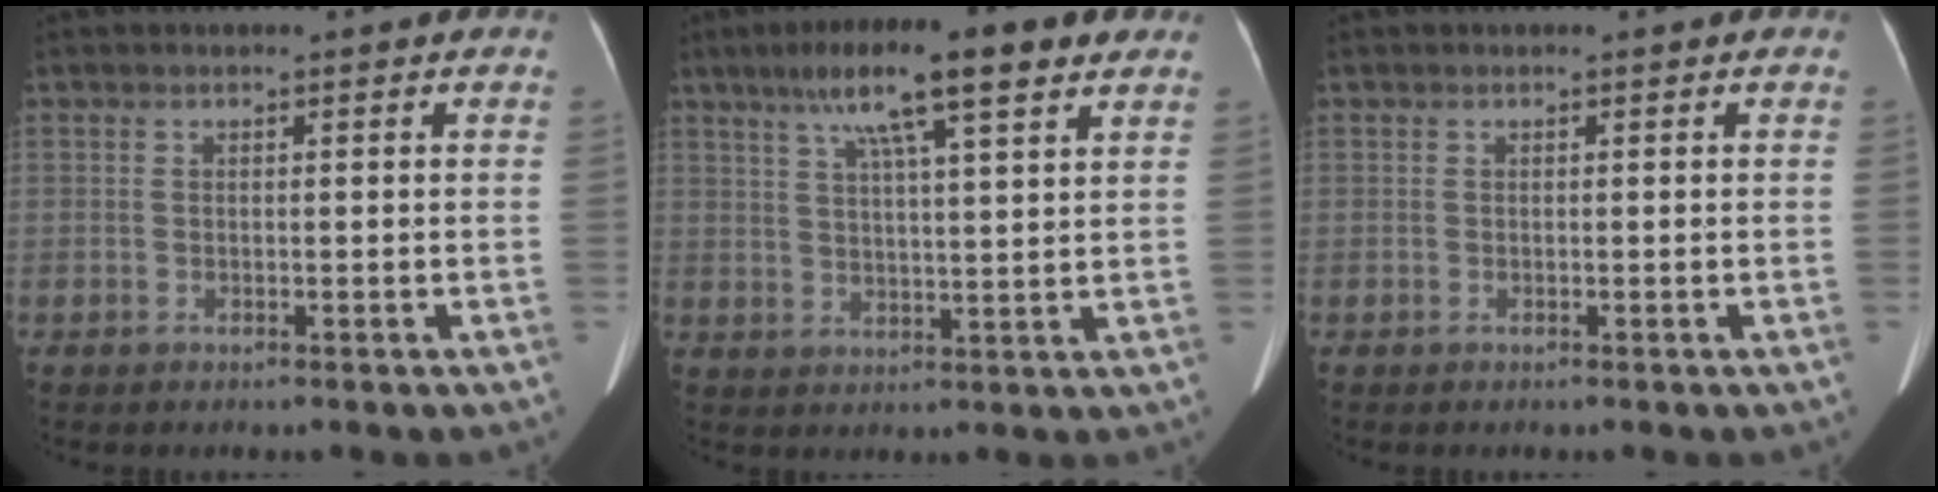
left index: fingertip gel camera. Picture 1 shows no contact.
{"total": 13.1, "force": [8.0, 1.3, 10.3], "torque": [-0.172, 0.030, 0.125]}
{"total": 0.0}